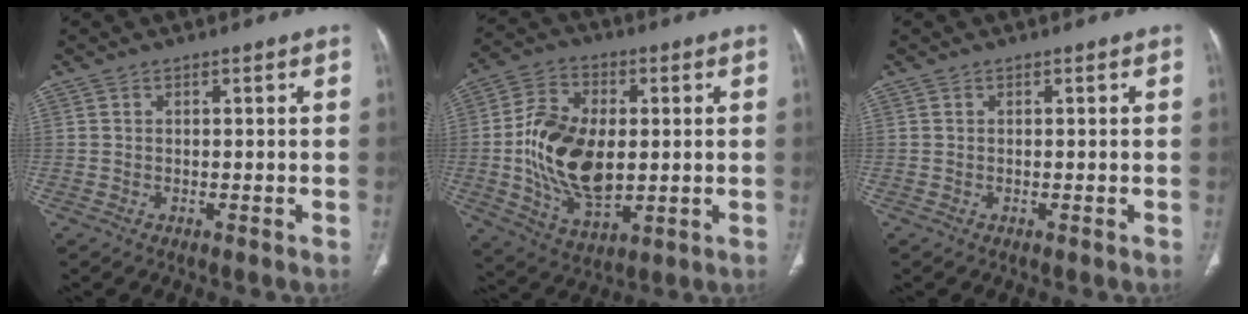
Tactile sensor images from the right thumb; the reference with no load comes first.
{"total": 17.1, "force": [-0.1, 10.0, 13.8], "torque": [-0.251, -0.003, 0.005]}
{"total": 0.0}